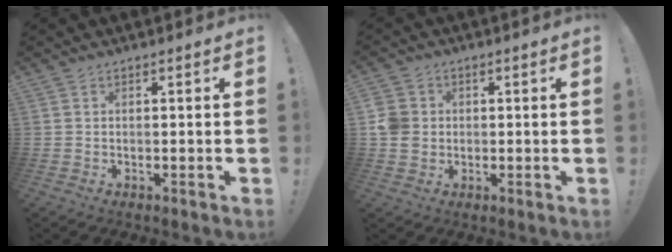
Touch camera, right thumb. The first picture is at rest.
{"total": 6.9, "force": [0.4, 6.2, 3.0], "torque": [-0.071, 0.008, 0.009]}